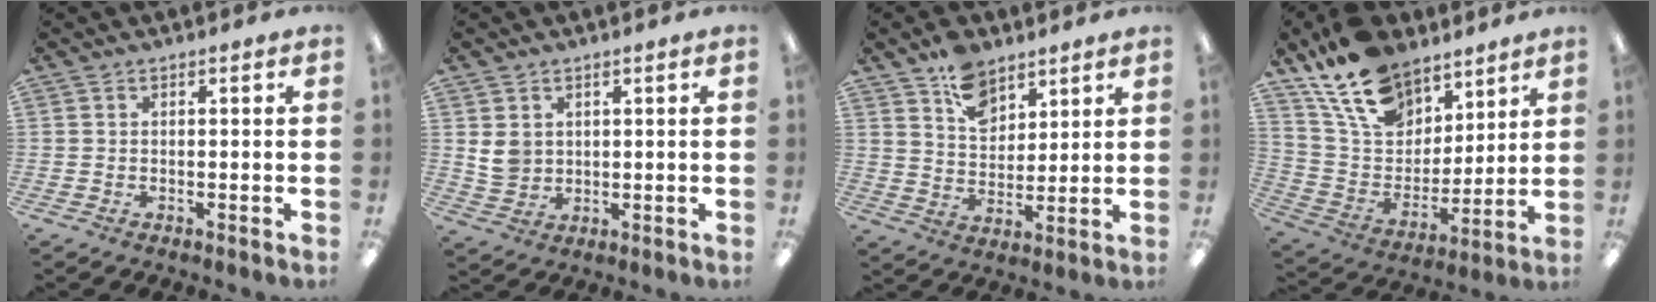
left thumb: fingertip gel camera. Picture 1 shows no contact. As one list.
[{"total": 4.8, "force": [1.8, 4.1, 1.7], "torque": [-0.024, 0.000, 0.035]}, {"total": 9.7, "force": [6.8, 6.0, 3.5], "torque": [-0.054, -0.034, 0.126]}, {"total": 18.4, "force": [12.9, 10.7, 7.7], "torque": [-0.154, -0.068, 0.243]}]